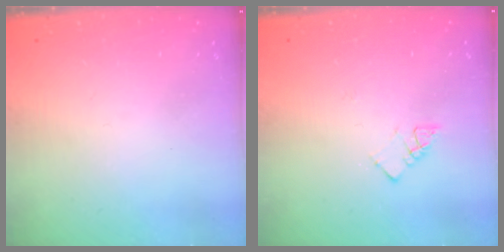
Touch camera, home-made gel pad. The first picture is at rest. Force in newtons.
{"total": 3.6, "press": 3.5, "slide": 0.4}